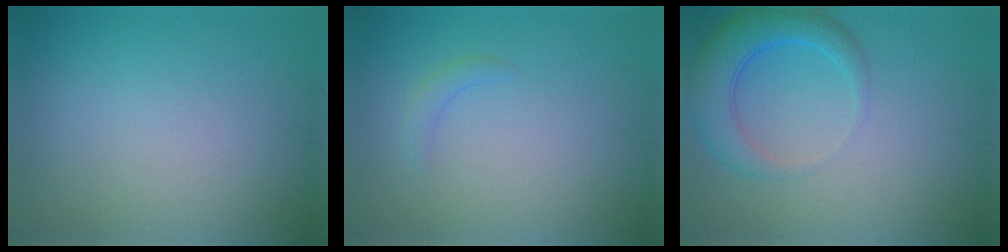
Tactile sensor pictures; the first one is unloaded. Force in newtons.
{"total": 1.0, "press": 1.0, "slide": 0.1}
{"total": 4.8, "press": 4.7, "slide": 0.5}